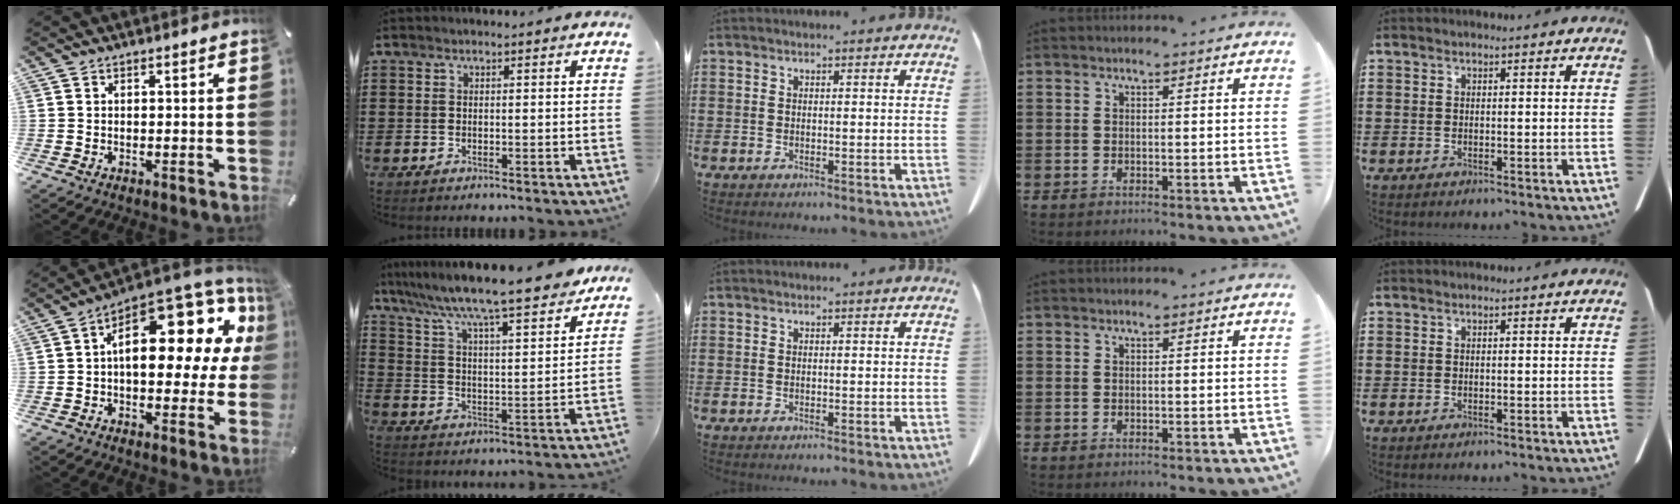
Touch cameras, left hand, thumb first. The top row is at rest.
{"thumb": {"total": 19.3, "force": [6.6, 10.1, 15.0], "torque": [-0.193, -0.060, 0.109]}, "index": {"total": 8.1, "force": [7.3, -0.6, 3.4], "torque": [-0.098, -0.055, 0.117]}}